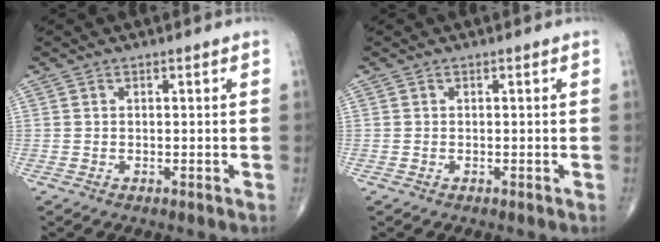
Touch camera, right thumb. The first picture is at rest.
{"total": 0.0}